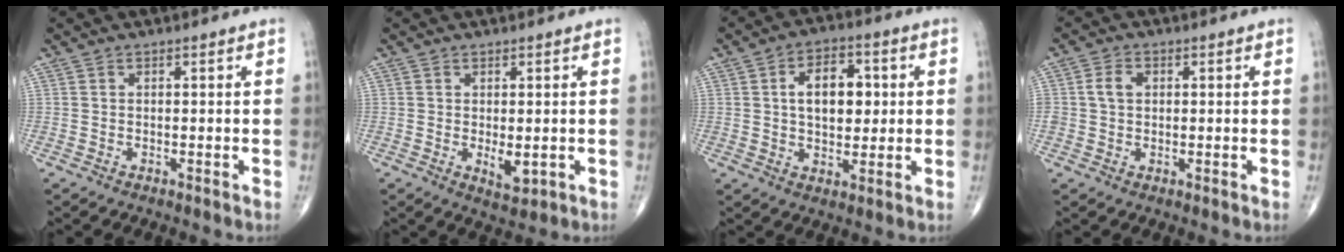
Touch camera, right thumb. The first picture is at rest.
{"total": 3.5, "force": [-0.4, 1.6, 3.1], "torque": [-0.041, -0.010, 0.002]}
{"total": 10.2, "force": [1.6, 6.3, 7.8], "torque": [-0.095, 0.004, 0.025]}
{"total": 3.5, "force": [0.5, 2.7, 2.1], "torque": [-0.037, 0.006, 0.007]}